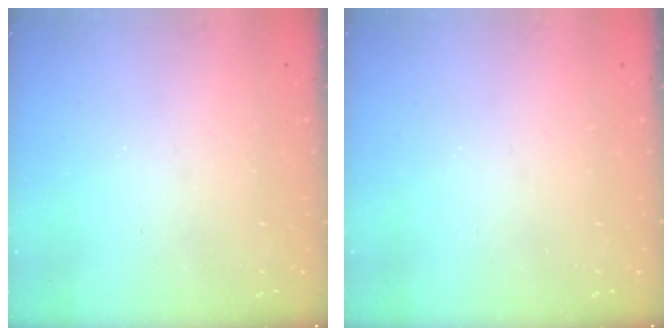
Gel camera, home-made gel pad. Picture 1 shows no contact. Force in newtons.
{"total": 0.0}